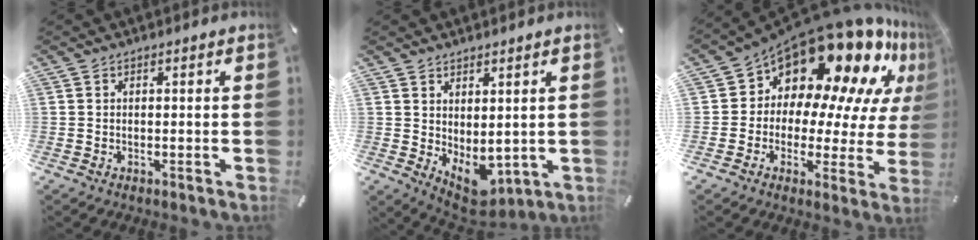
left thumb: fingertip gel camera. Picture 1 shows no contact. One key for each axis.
{"total": 4.6, "fx": 0.8, "fy": 3.7, "fz": 2.6, "tx": -0.030, "ty": -0.016, "tz": 0.019}
{"total": 18.8, "fx": 14.0, "fy": 9.0, "fz": 8.8, "tx": -0.151, "ty": -0.133, "tz": 0.244}